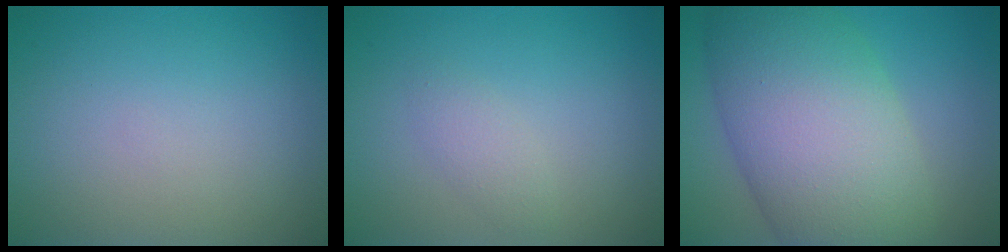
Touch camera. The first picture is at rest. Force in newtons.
{"total": 1.3, "press": 1.3, "slide": 0.0}
{"total": 12.6, "press": 12.6, "slide": 0.5}